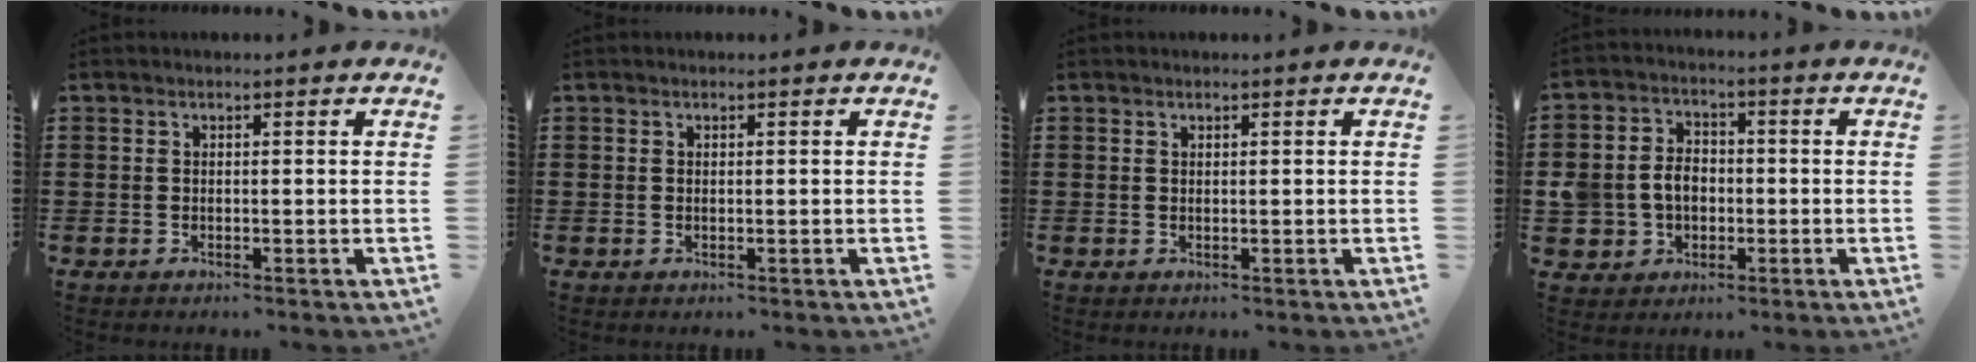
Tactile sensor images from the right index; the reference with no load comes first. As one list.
[{"total": 0.0}, {"total": 0.0}, {"total": 6.2, "force": [-0.9, 5.4, 2.8], "torque": [-0.086, 0.011, -0.021]}]